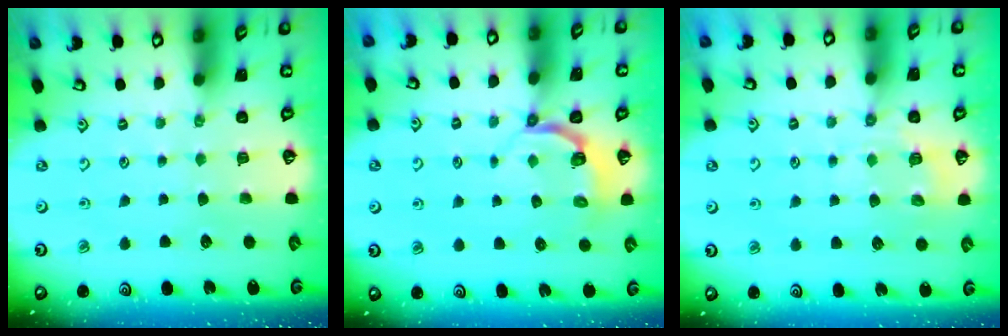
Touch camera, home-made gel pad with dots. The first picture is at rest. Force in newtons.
{"total": 4.0, "press": 3.2, "slide": 2.4}
{"total": 7.7, "press": 7.6, "slide": 1.0}